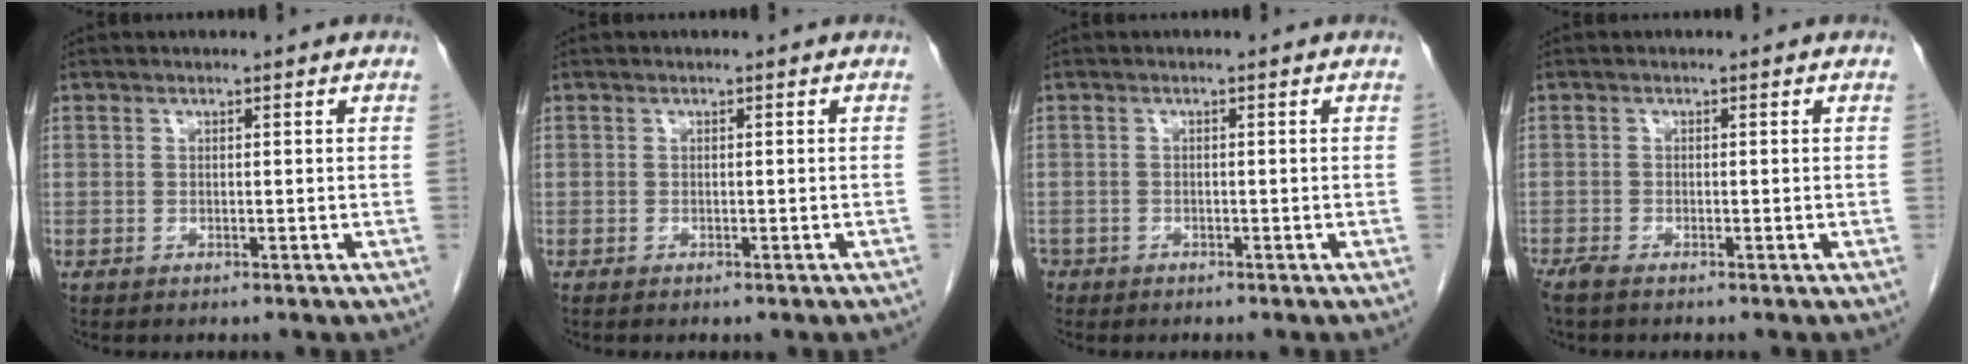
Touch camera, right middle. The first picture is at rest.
{"total": 1.8, "force": [-1.5, 0.4, 1.0], "torque": [-0.014, -0.004, -0.016]}
{"total": 2.1, "force": [-1.5, 1.5, 0.2], "torque": [-0.006, 0.002, -0.028]}
{"total": 1.6, "force": [-1.4, 0.2, 0.9], "torque": [-0.024, -0.007, -0.029]}